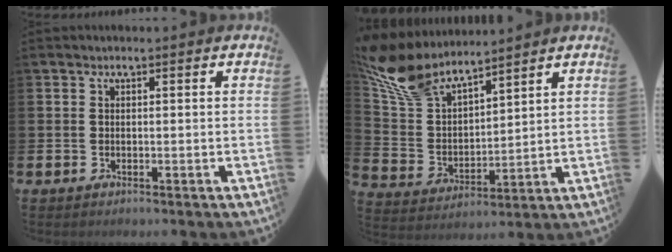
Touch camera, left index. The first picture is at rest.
{"total": 9.6, "force": [8.5, 3.3, 3.2], "torque": [-0.109, -0.041, 0.157]}